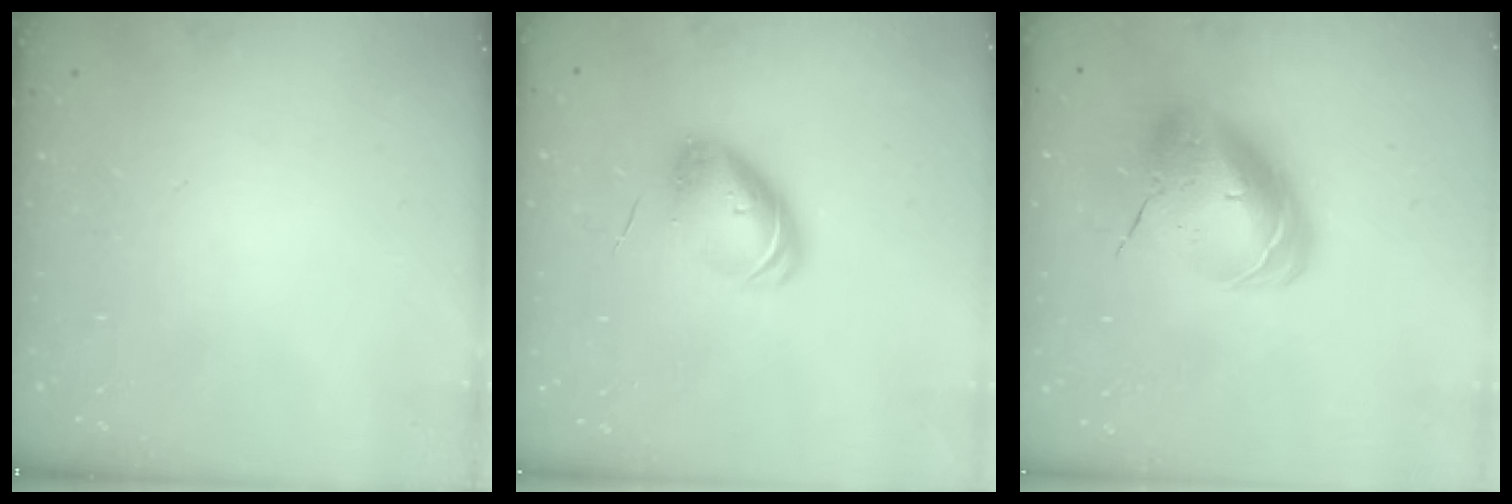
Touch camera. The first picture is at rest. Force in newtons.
{"total": 7.7, "press": 7.5, "slide": 1.6}
{"total": 12.9, "press": 12.6, "slide": 2.5}